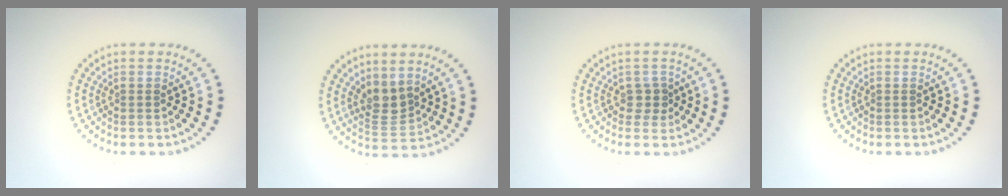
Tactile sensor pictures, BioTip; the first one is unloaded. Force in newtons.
{"total": 2.8, "press": 2.2, "slide": 1.7}
{"total": 1.4, "press": 1.1, "slide": 0.8}
{"total": 0.0}